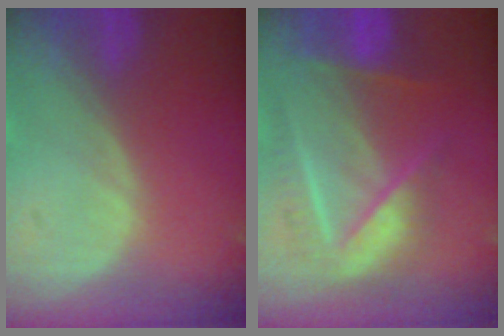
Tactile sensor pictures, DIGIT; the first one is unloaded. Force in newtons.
{"total": 8.2, "press": 7.8, "slide": 2.5}